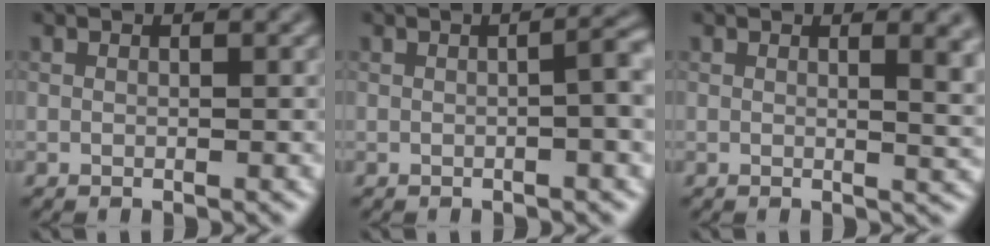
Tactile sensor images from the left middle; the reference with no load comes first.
{"total": 3.5, "force": [-0.1, 1.0, 3.4], "torque": [-0.037, 0.014, -0.005]}
{"total": 4.3, "force": [1.4, 1.7, 3.6], "torque": [-0.024, 0.001, 0.019]}